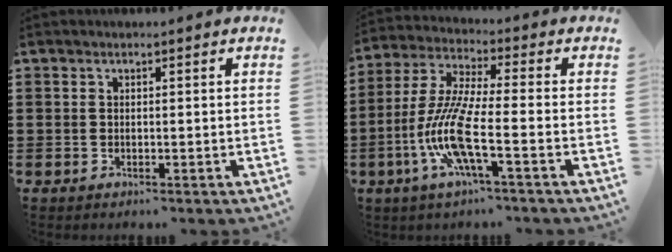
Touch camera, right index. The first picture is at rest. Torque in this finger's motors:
{"motor_torque": [2.14, 0.00, 1.05, 0.21]}